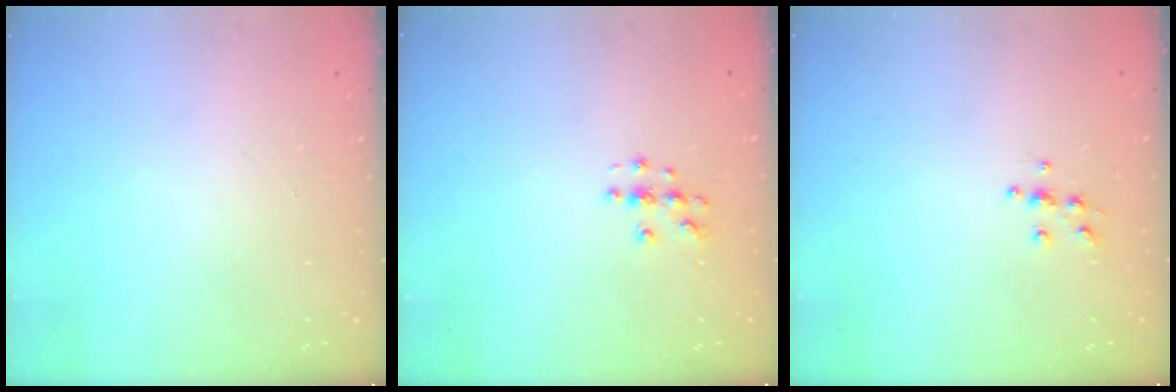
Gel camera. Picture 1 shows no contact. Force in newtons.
{"total": 4.5, "press": 4.5, "slide": 0.5}
{"total": 5.3, "press": 5.2, "slide": 0.5}